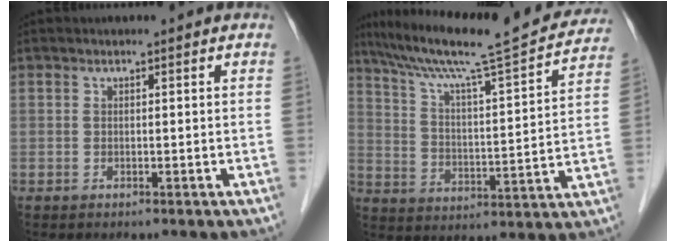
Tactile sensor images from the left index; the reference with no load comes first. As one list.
[{"total": 22.6, "force": [19.9, 1.4, 10.7], "torque": [-0.178, -0.004, 0.282]}]